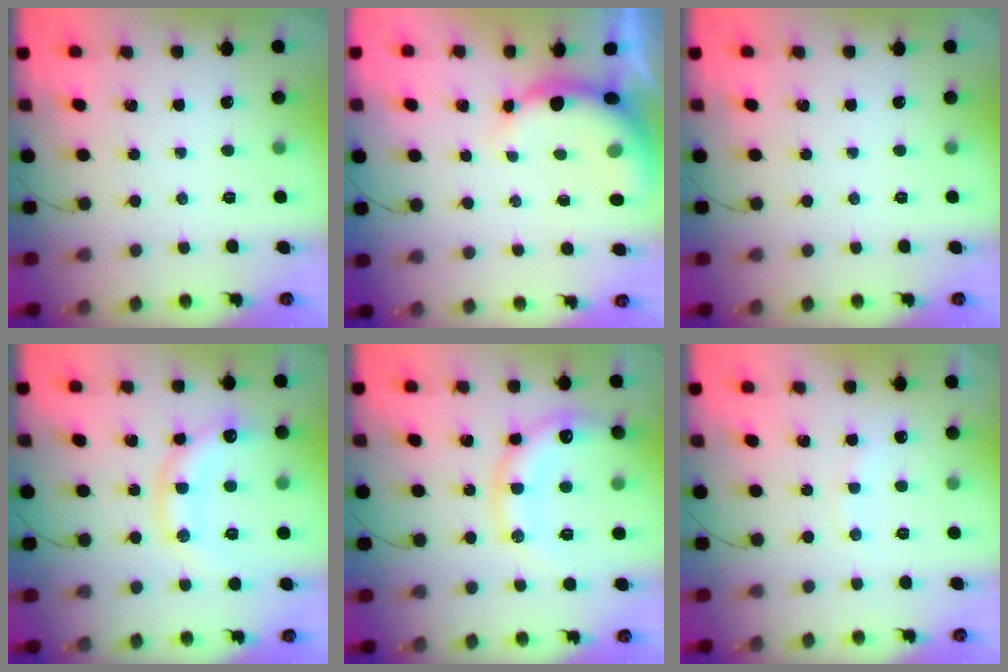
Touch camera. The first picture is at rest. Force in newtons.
{"total": 8.0, "press": 7.8, "slide": 1.4}
{"total": 0.0}
{"total": 15.9, "press": 15.9, "slide": 1.2}
{"total": 17.1, "press": 16.8, "slide": 2.9}
{"total": 5.9, "press": 5.8, "slide": 1.1}